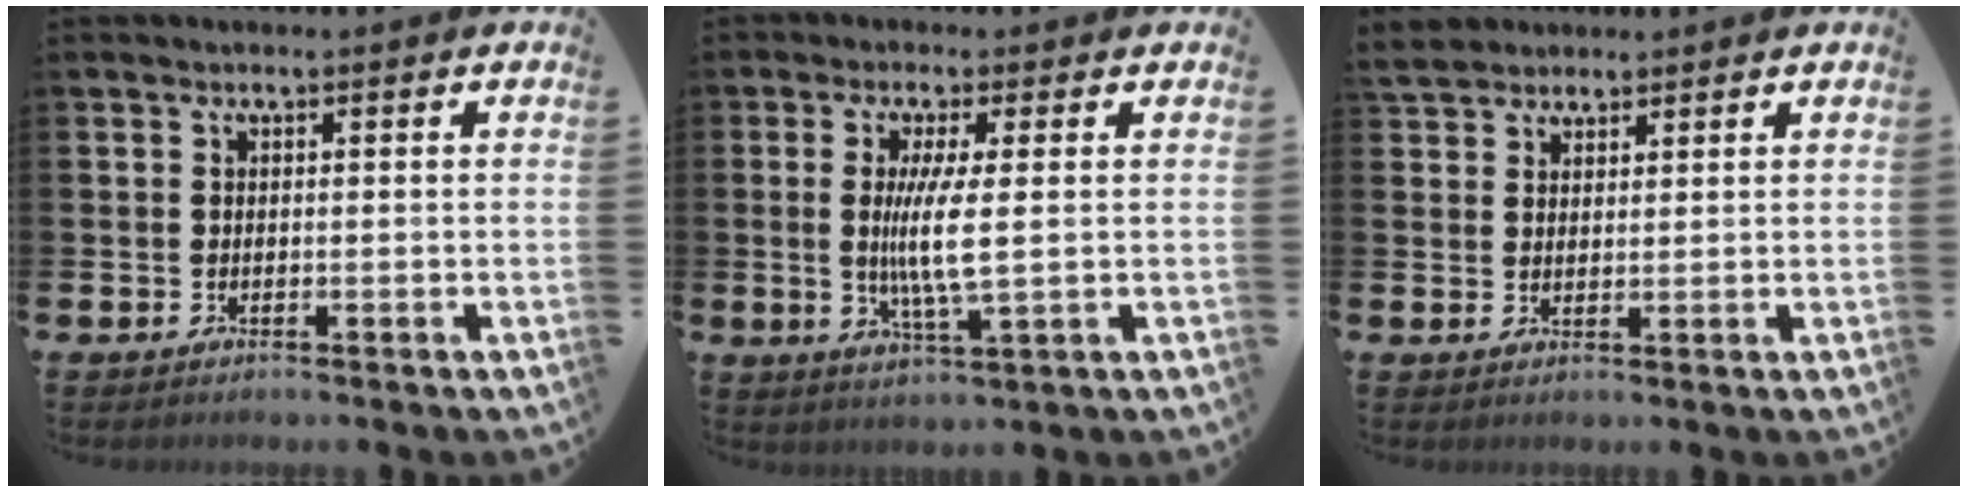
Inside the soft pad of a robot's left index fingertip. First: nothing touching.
{"total": 5.9, "force": [0.5, 0.7, 5.8], "torque": [-0.099, -0.009, 0.005]}
{"total": 4.1, "force": [3.9, 1.4, 0.2], "torque": [-0.010, -0.008, 0.073]}